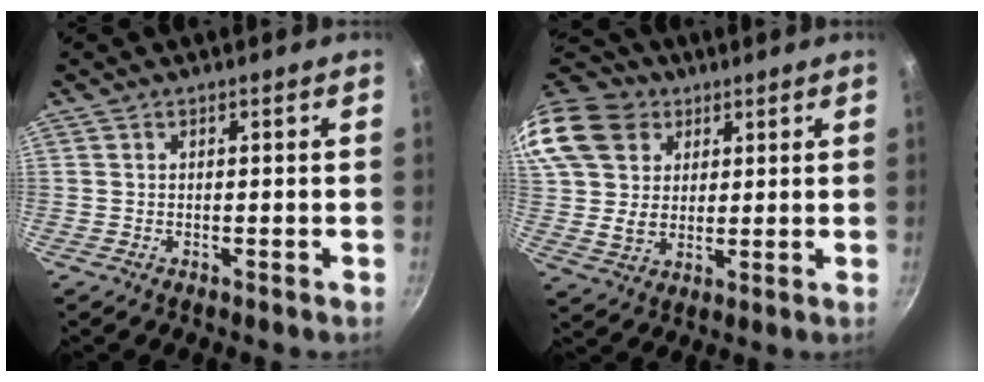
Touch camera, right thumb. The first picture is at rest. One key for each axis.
{"total": 19.9, "fx": 9.2, "fy": 15.1, "fz": 9.2, "tx": -0.203, "ty": 0.010, "tz": 0.173}